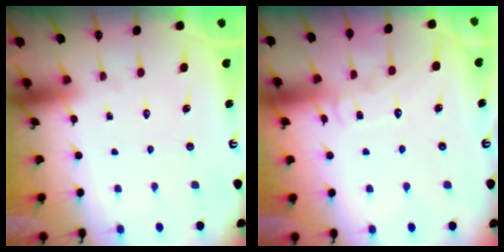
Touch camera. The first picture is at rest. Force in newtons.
{"total": 7.7, "press": 7.6, "slide": 0.7}